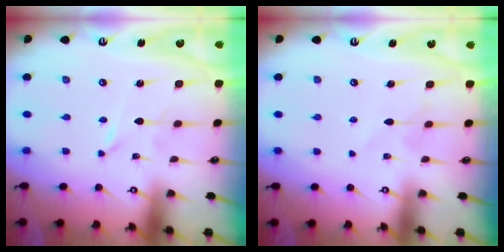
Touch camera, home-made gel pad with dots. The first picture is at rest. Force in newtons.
{"total": 4.9, "press": 4.9, "slide": 0.6}